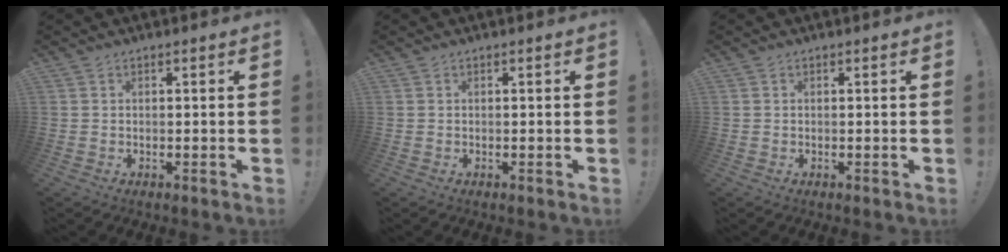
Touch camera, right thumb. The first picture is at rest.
{"total": 0.0}
{"total": 0.0}